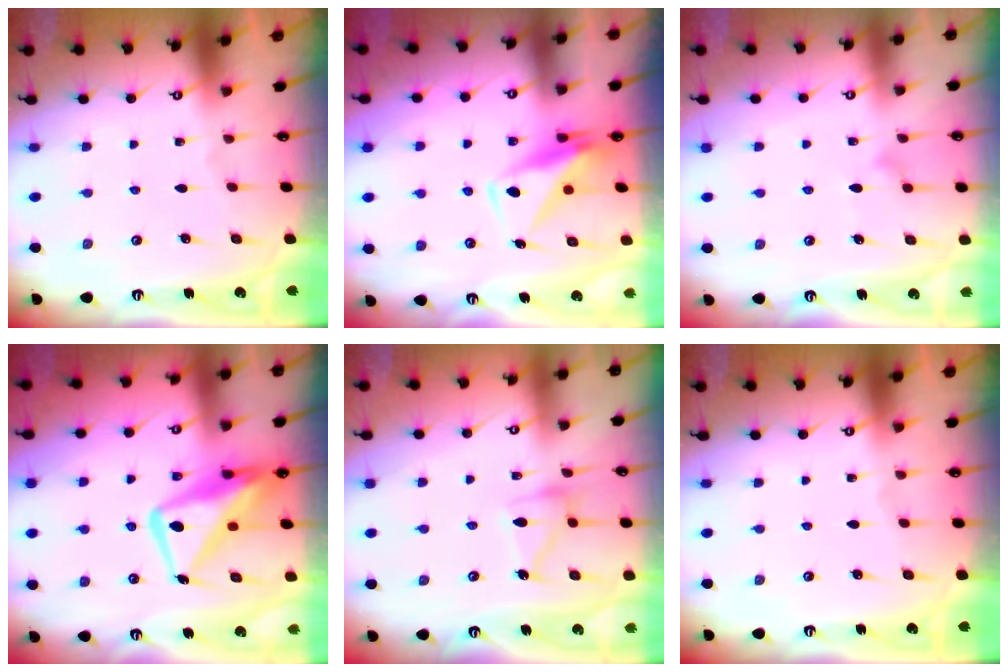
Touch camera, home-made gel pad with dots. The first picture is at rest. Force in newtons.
{"total": 9.4, "press": 9.3, "slide": 1.5}
{"total": 8.7, "press": 8.7, "slide": 0.4}
{"total": 15.5, "press": 15.4, "slide": 1.1}
{"total": 12.3, "press": 12.3, "slide": 0.7}
{"total": 0.0}